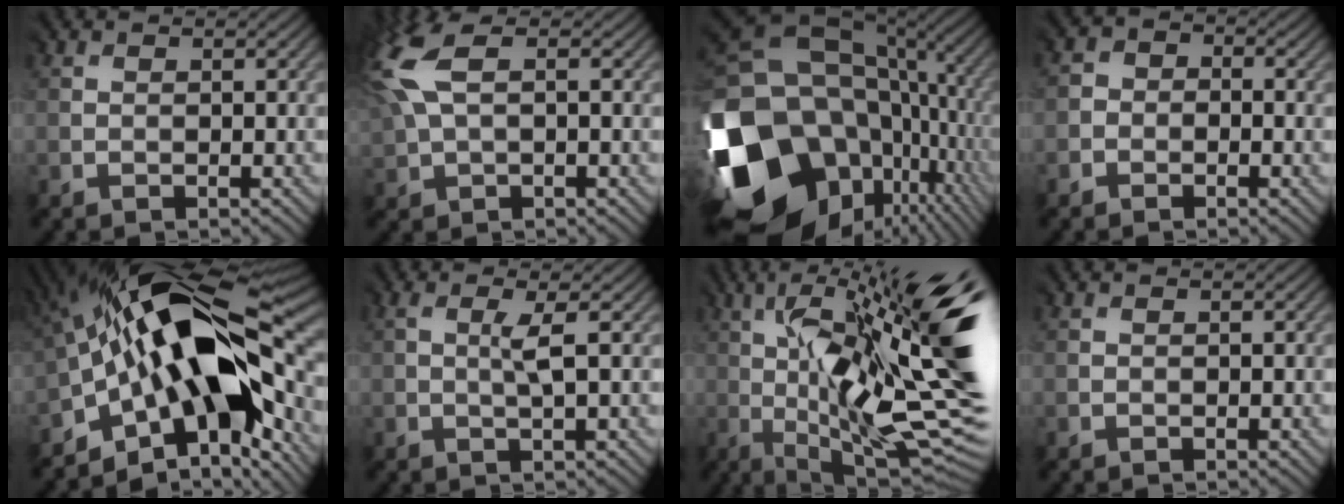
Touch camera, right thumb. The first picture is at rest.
{"total": 8.1, "force": [2.1, 4.2, 6.7], "torque": [-0.201, 0.018, 0.041]}
{"total": 20.9, "force": [-4.5, 15.7, 13.0], "torque": [-0.323, -0.030, -0.066]}
{"total": 1.9, "force": [-1.3, 1.4, 0.0], "torque": [-0.001, 0.000, -0.037]}
{"total": 17.6, "force": [-2.8, 8.9, 14.9], "torque": [-0.256, 0.014, -0.061]}
{"total": 1.7, "force": [0.5, -0.1, 1.7], "torque": [-0.039, 0.001, 0.008]}
{"total": 19.5, "force": [2.8, 5.7, 18.4], "torque": [-0.312, 0.021, 0.059]}
{"total": 0.0}